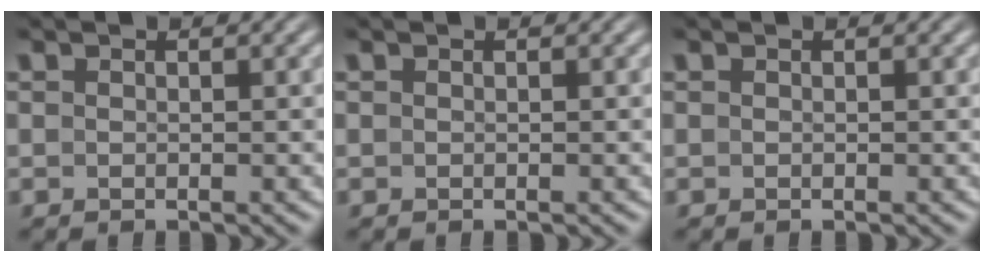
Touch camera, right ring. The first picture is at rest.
{"total": 0.0}
{"total": 0.0}